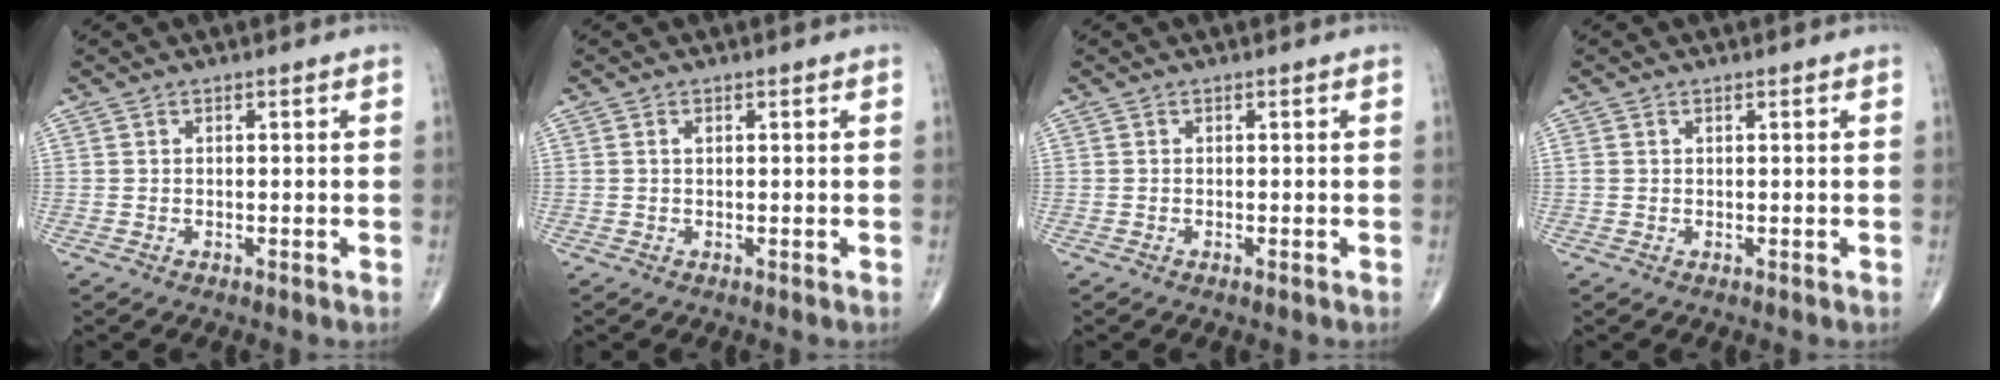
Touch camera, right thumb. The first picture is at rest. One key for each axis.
{"total": 0.6, "fx": 0.2, "fy": 0.3, "fz": 0.5, "tx": -0.013, "ty": 0.003, "tz": 0.003}
{"total": 0.0}
{"total": 0.5, "fx": 0.2, "fy": 0.4, "fz": 0.3, "tx": -0.006, "ty": 0.004, "tz": 0.004}